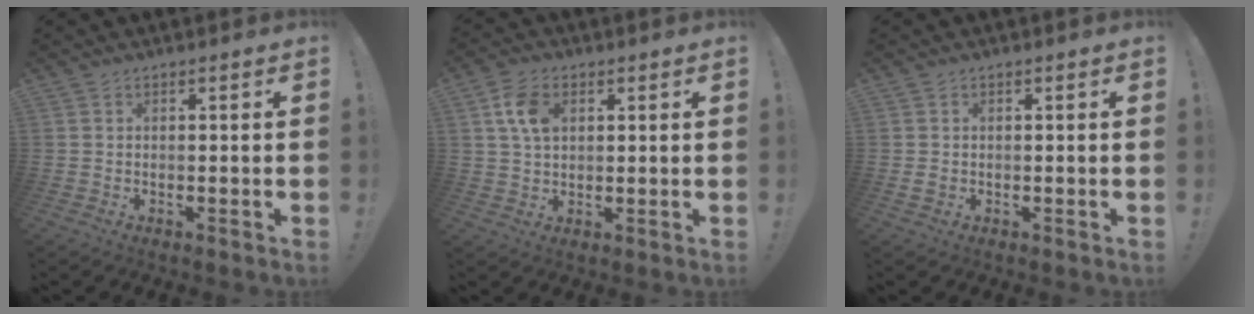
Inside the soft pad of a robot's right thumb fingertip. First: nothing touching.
{"total": 8.1, "force": [2.4, 5.6, 5.4], "torque": [-0.090, 0.002, 0.047]}
{"total": 1.3, "force": [-0.2, 1.1, 0.7], "torque": [-0.007, 0.002, -0.004]}